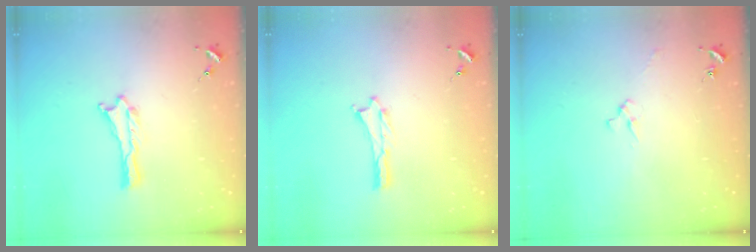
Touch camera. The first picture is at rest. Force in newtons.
{"total": 0.0}
{"total": 2.4, "press": 2.4, "slide": 0.3}